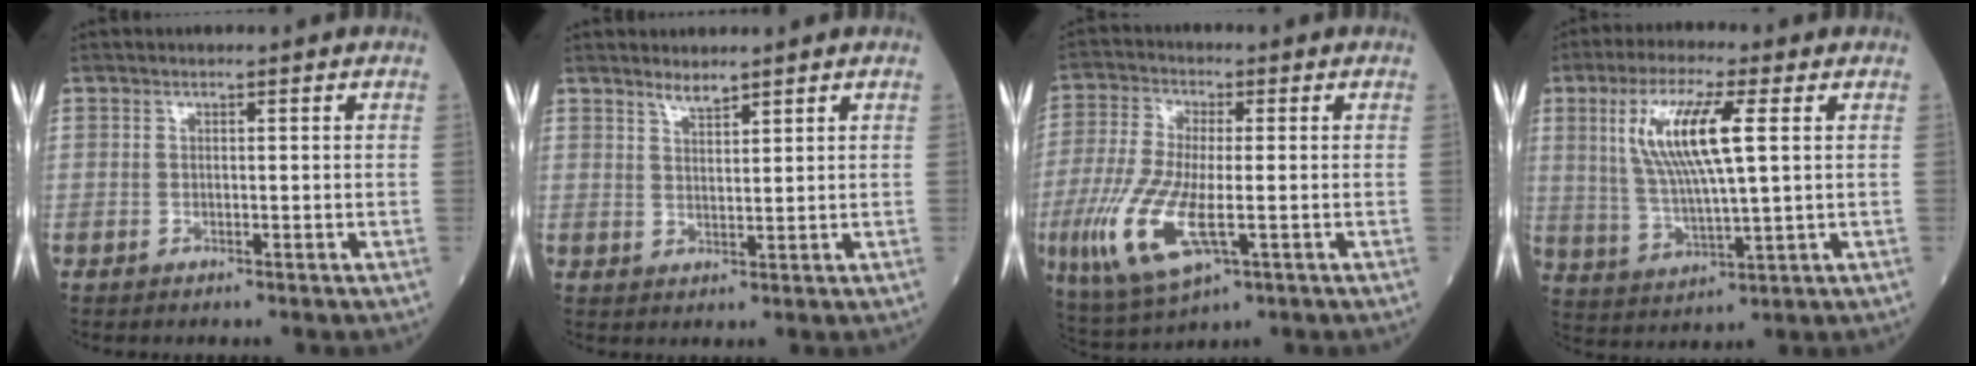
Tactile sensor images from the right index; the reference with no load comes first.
{"total": 2.3, "force": [2.1, 0.3, 0.9], "torque": [-0.019, -0.003, 0.042]}
{"total": 12.5, "force": [-3.4, 3.6, 11.5], "torque": [-0.258, -0.026, -0.058]}
{"total": 11.8, "force": [3.3, 1.6, 11.2], "torque": [-0.233, 0.005, 0.064]}